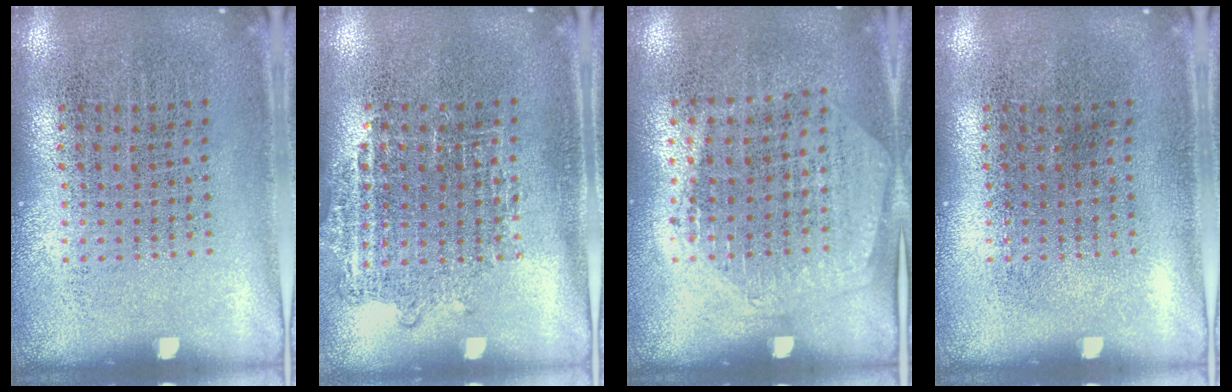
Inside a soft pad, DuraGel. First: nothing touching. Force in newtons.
{"total": 1.0, "press": 1.0, "slide": 0.2}
{"total": 1.4, "press": 1.2, "slide": 0.6}
{"total": 0.0}